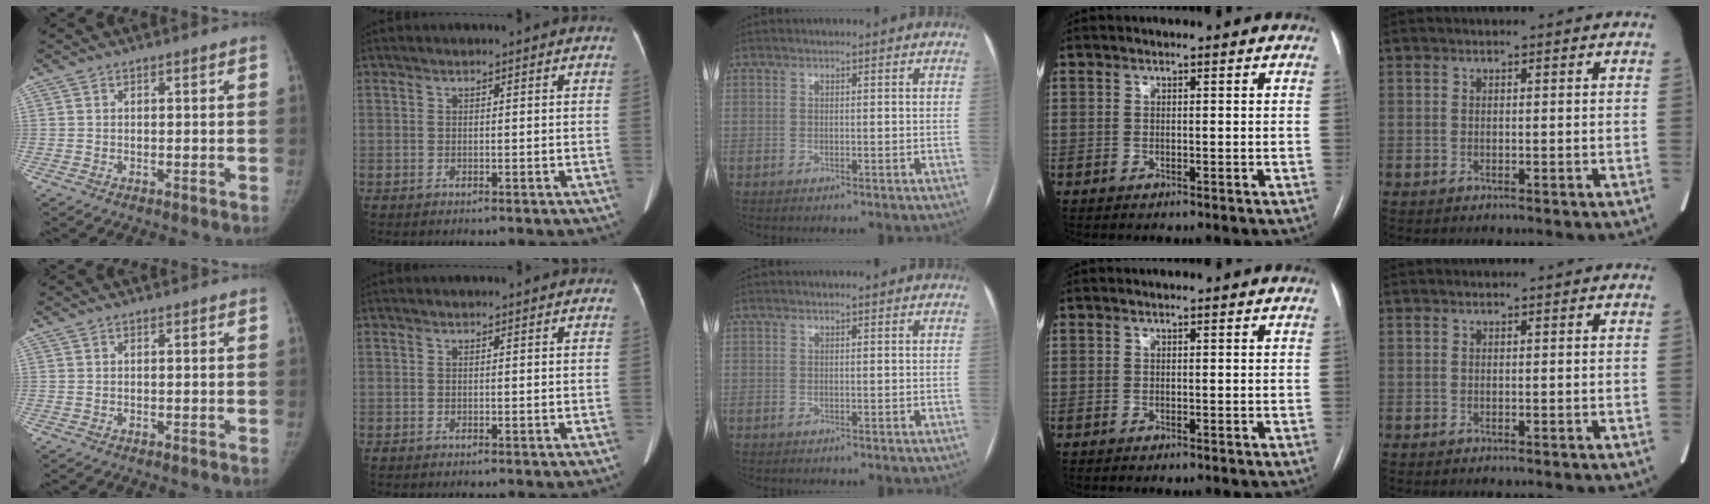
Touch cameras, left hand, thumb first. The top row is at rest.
{}